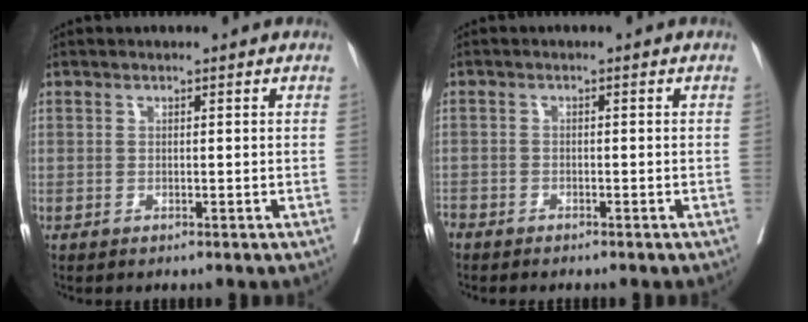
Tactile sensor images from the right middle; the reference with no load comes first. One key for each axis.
{"total": 3.0, "fx": -2.7, "fy": 0.7, "fz": 1.1, "tx": -0.014, "ty": -0.004, "tz": -0.045}